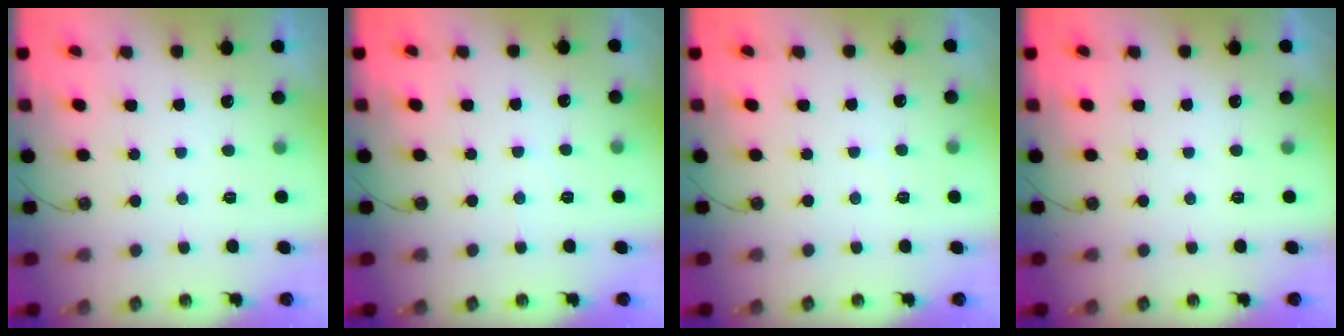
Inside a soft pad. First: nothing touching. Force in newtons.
{"total": 3.9, "press": 3.9, "slide": 0.6}
{"total": 2.4, "press": 2.4, "slide": 0.4}
{"total": 0.0}